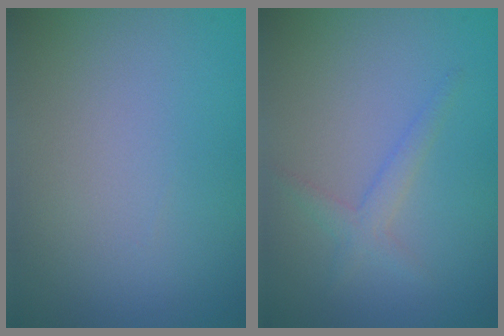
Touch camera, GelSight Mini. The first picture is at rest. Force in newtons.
{"total": 1.6, "press": 1.6, "slide": 0.1}